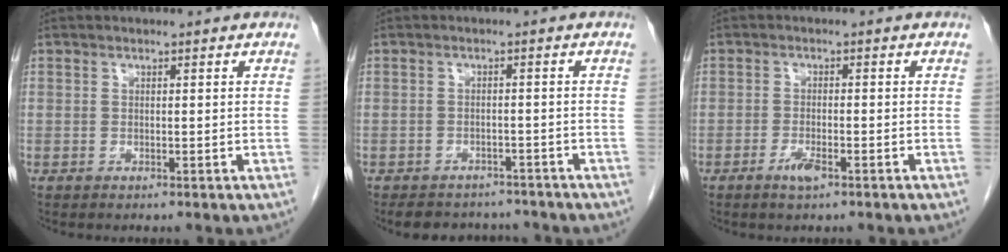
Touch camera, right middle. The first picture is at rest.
{"total": 7.9, "force": [-7.1, 2.9, 1.6], "torque": [-0.021, 0.005, -0.086]}
{"total": 2.7, "force": [-1.7, 0.6, 2.0], "torque": [-0.042, -0.001, -0.031]}